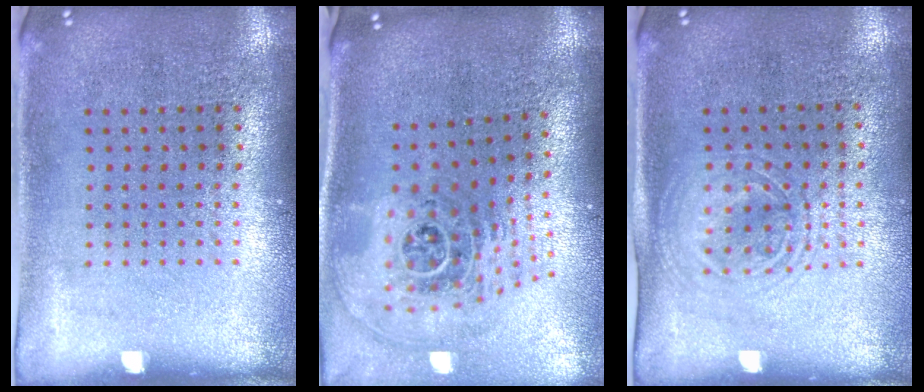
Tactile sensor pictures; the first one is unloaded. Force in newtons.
{"total": 2.6, "press": 1.8, "slide": 1.9}
{"total": 1.5, "press": 1.3, "slide": 0.6}